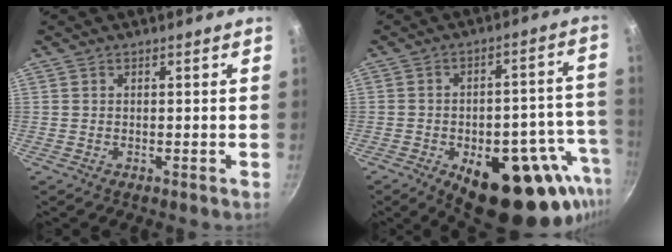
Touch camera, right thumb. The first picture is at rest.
{"total": 24.7, "force": [-11.2, 12.0, 18.4], "torque": [-0.173, 0.025, -0.141]}